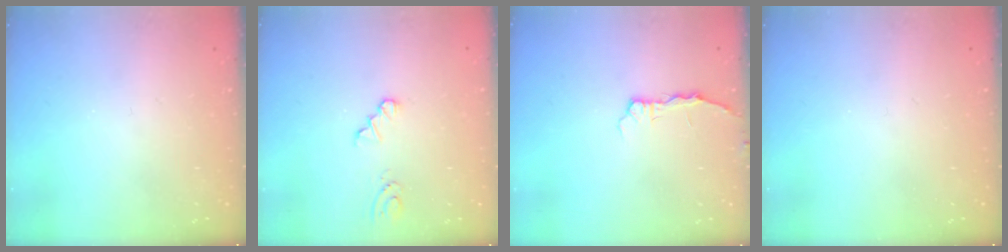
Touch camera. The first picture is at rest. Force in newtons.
{"total": 1.4, "press": 1.4, "slide": 0.2}
{"total": 2.8, "press": 2.8, "slide": 0.3}
{"total": 0.0}